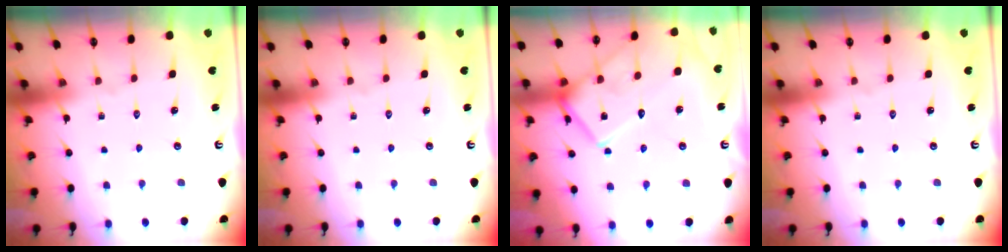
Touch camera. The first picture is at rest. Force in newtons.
{"total": 0.0}
{"total": 15.9, "press": 15.8, "slide": 1.4}
{"total": 0.0}